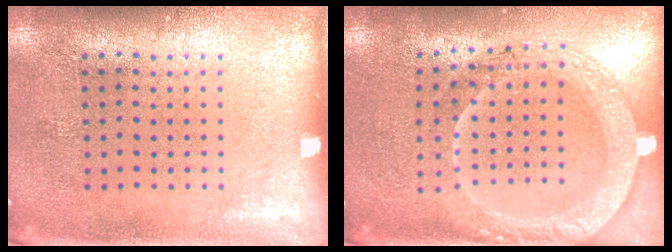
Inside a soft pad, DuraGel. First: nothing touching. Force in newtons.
{"total": 2.0, "press": 1.9, "slide": 0.6}